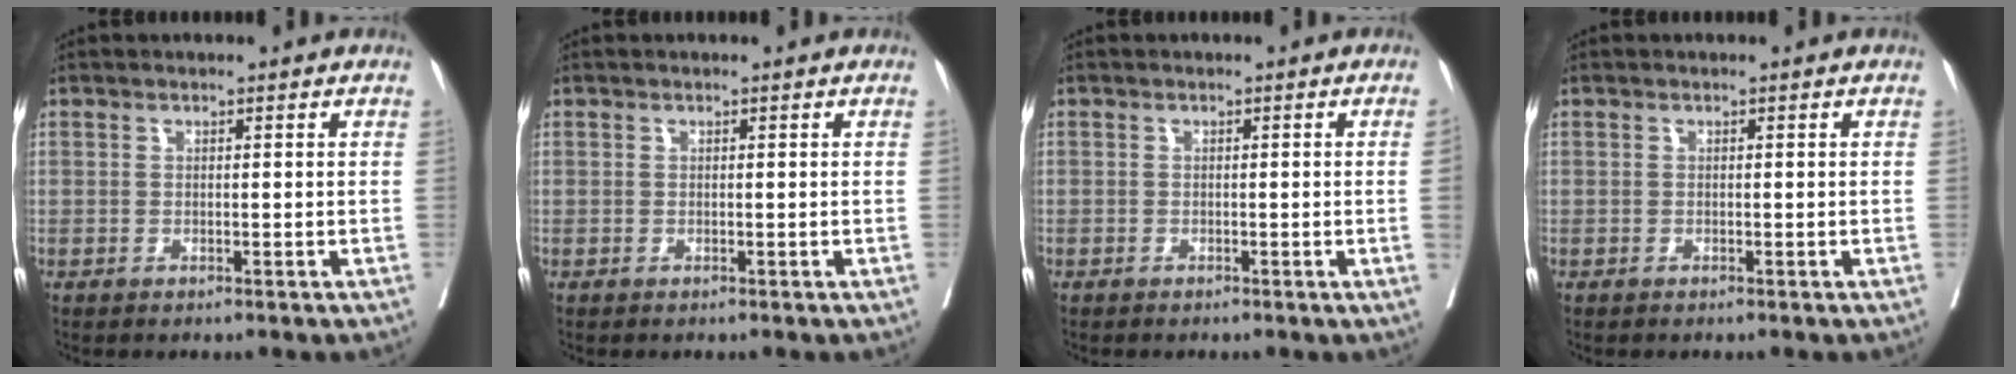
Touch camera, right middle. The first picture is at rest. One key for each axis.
{"total": 0.0}
{"total": 1.1, "fx": -0.2, "fy": -0.5, "fz": 1.0, "tx": -0.009, "ty": 0.000, "tz": -0.005}
{"total": 0.0}